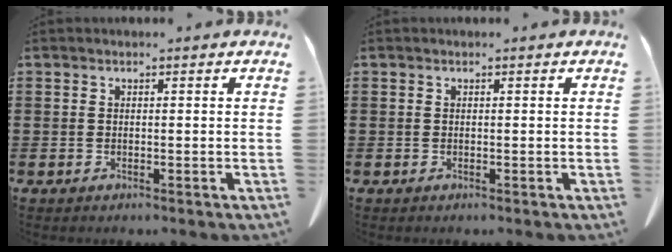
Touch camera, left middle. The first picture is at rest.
{"total": 0.0}